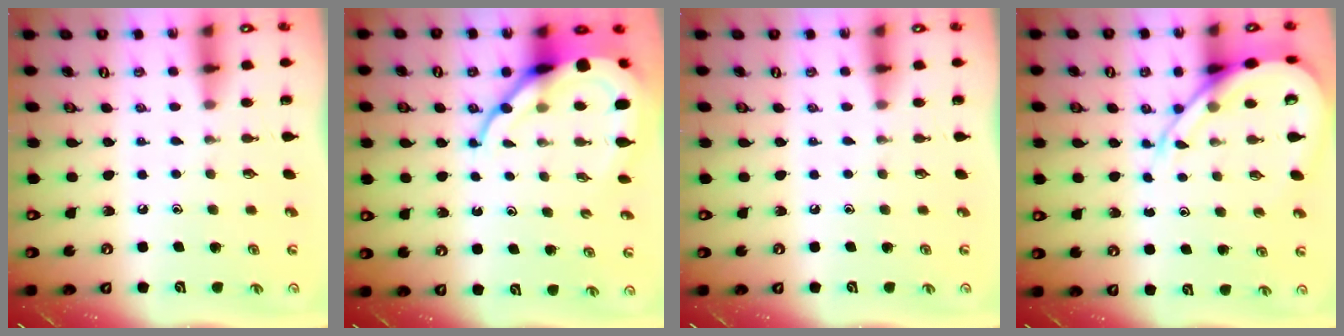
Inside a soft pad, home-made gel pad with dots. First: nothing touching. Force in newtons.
{"total": 12.9, "press": 12.8, "slide": 1.2}
{"total": 0.0}
{"total": 11.0, "press": 10.9, "slide": 1.0}